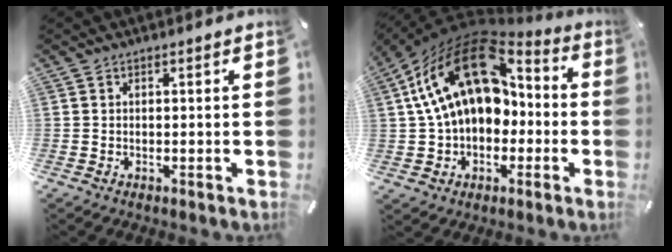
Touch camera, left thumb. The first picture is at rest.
{"total": 21.7, "force": [5.2, 15.0, 14.8], "torque": [-0.271, -0.021, 0.089]}